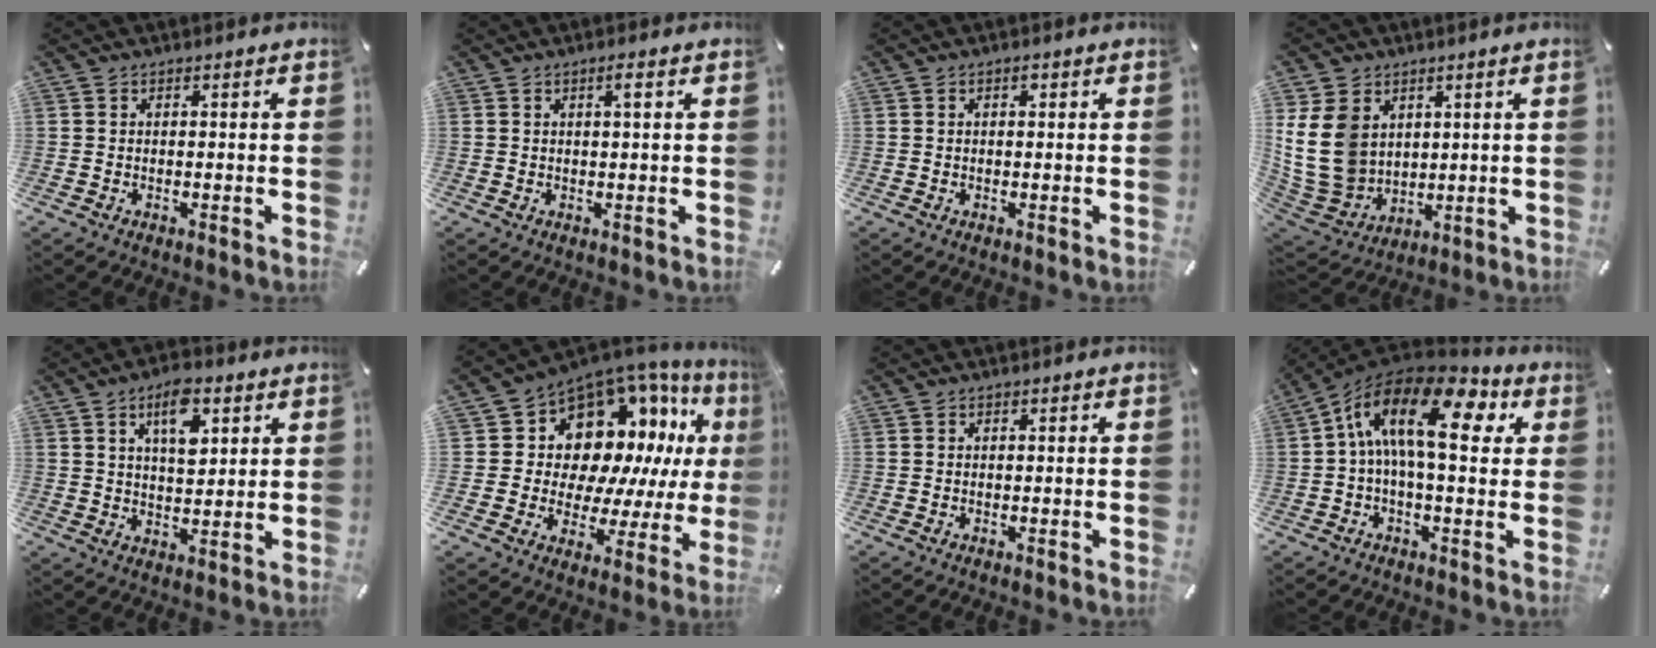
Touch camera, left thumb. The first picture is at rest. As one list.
[{"total": 1.9, "force": [0.7, 0.0, 1.7], "torque": [-0.035, 0.001, 0.010]}, {"total": 1.0, "force": [0.4, 0.5, 0.7], "torque": [-0.014, 0.004, 0.005]}, {"total": 15.5, "force": [3.8, 12.4, 8.6], "torque": [-0.213, -0.018, 0.073]}, {"total": 8.9, "force": [3.9, 4.2, 6.8], "torque": [-0.101, -0.008, 0.061]}, {"total": 14.9, "force": [6.3, 11.8, 6.6], "torque": [-0.092, -0.075, 0.126]}, {"total": 0.0}, {"total": 18.8, "force": [4.7, 8.1, 16.3], "torque": [-0.304, -0.012, 0.069]}]